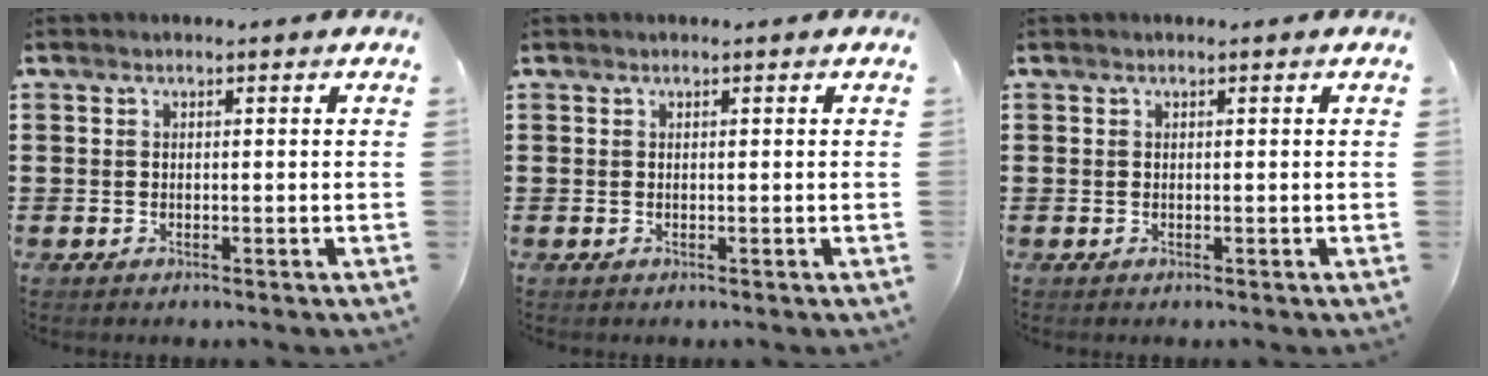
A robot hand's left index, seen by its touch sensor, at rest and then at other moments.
{"total": 0.0}
{"total": 0.0}